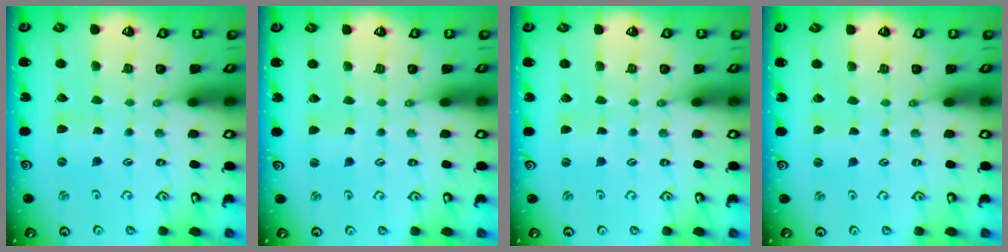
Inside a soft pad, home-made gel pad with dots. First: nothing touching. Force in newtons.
{"total": 0.0}
{"total": 0.0}
{"total": 1.1, "press": 1.1, "slide": 0.3}